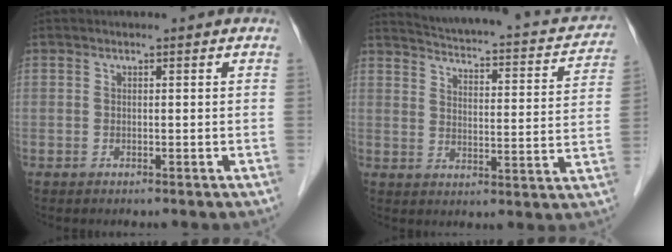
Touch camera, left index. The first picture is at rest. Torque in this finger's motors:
{"motor_torque": [-0.28, -0.59, 0.05, 0.00]}